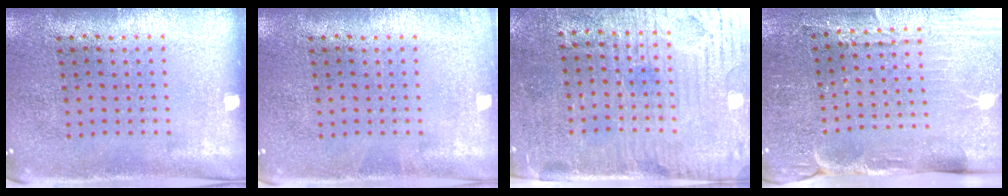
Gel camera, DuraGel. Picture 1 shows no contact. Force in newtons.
{"total": 0.7, "press": 0.7, "slide": 0.1}
{"total": 3.9, "press": 3.5, "slide": 1.7}
{"total": 3.7, "press": 3.7, "slide": 0.3}